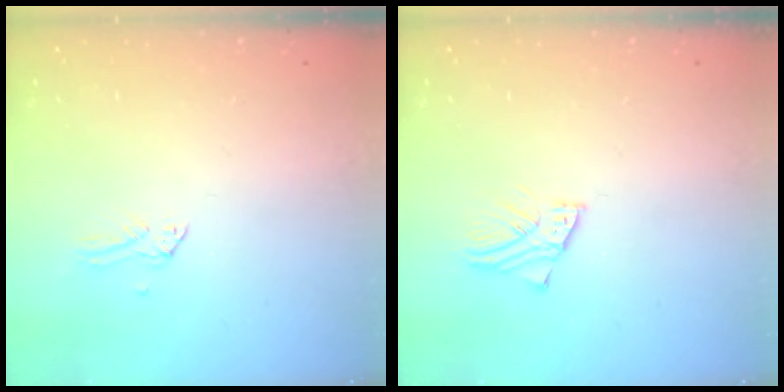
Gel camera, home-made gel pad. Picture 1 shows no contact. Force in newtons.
{"total": 3.0, "press": 3.0, "slide": 0.2}